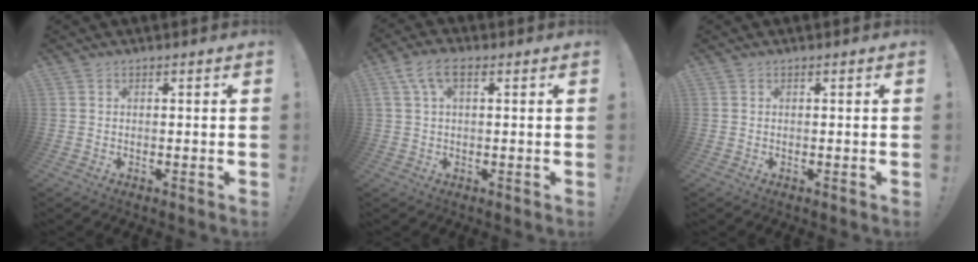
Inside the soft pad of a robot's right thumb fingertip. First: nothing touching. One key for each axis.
{"total": 6.6, "fx": 2.3, "fy": 3.1, "fz": 5.3, "tx": -0.096, "ty": 0.008, "tz": 0.047}
{"total": 0.0}